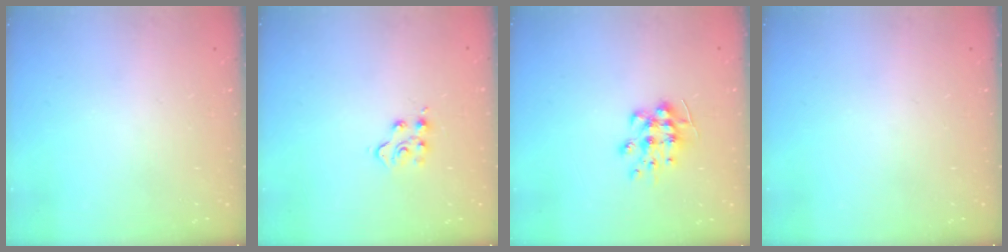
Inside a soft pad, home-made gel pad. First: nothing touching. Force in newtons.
{"total": 5.2, "press": 5.2, "slide": 0.2}
{"total": 8.4, "press": 8.4, "slide": 0.6}
{"total": 0.0}